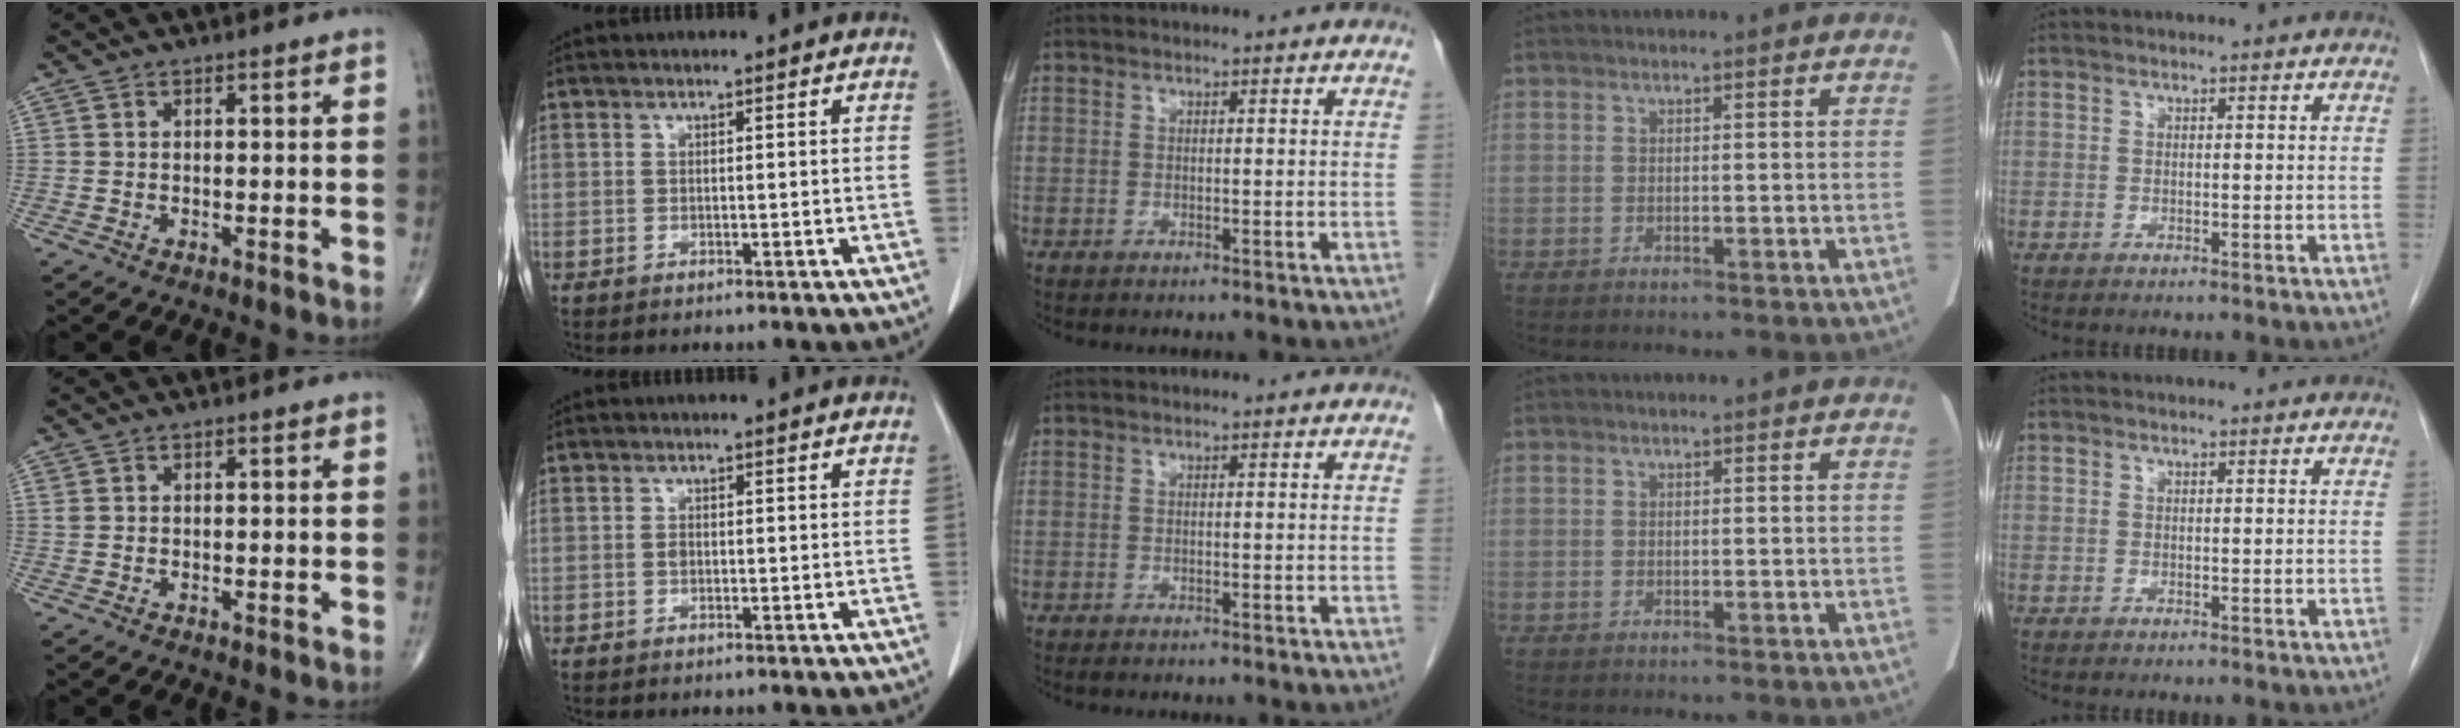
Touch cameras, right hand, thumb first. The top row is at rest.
{"thumb": {"total": 0.6, "force": [0.3, 0.4, 0.3], "torque": [-0.004, 0.005, 0.007]}, "index": {"total": 0.8, "force": [-0.1, 0.5, 0.6], "torque": [-0.013, 0.001, -0.003]}}